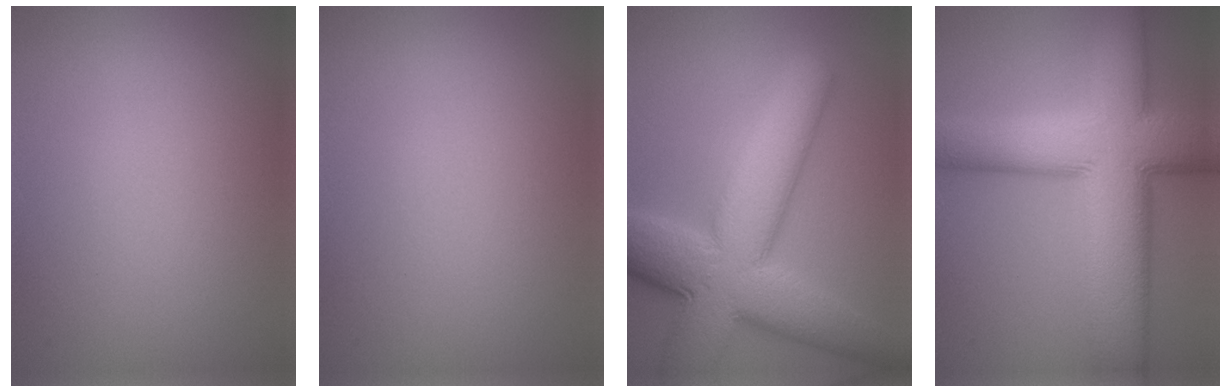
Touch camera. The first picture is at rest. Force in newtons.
{"total": 0.0}
{"total": 10.8, "press": 10.8, "slide": 0.6}
{"total": 13.7, "press": 13.7, "slide": 0.8}